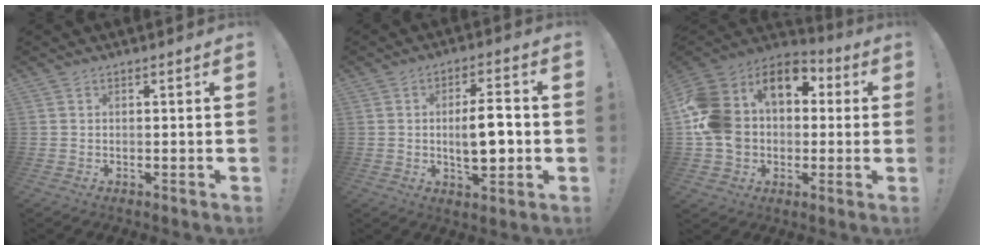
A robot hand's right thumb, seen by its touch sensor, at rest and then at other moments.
{"total": 10.2, "force": [-0.7, 3.9, 9.4], "torque": [-0.143, -0.003, -0.019]}
{"total": 17.8, "force": [3.1, 14.3, 10.1], "torque": [-0.187, 0.000, 0.070]}